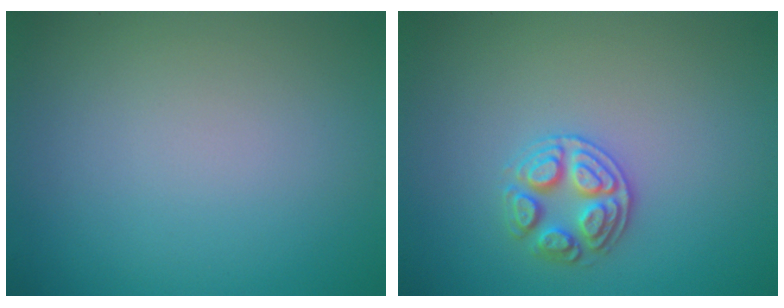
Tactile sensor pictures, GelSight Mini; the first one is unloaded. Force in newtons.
{"total": 2.7, "press": 2.6, "slide": 0.4}